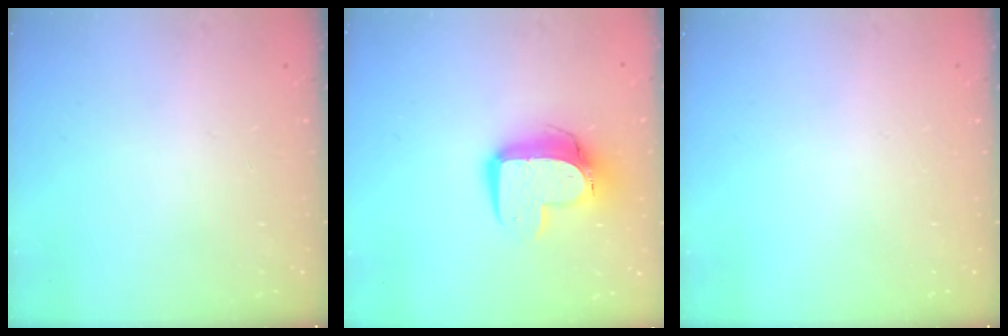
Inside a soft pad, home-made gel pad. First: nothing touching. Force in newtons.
{"total": 13.5, "press": 13.4, "slide": 1.3}
{"total": 0.0}